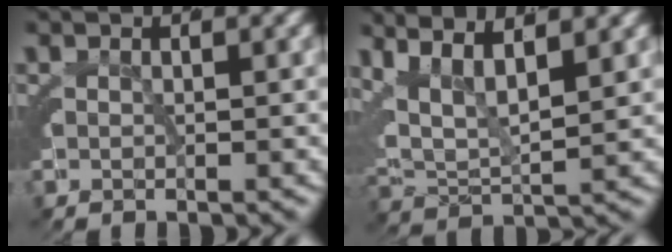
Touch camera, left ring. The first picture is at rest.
{"total": 9.1, "force": [2.7, 6.7, 5.5], "torque": [-0.139, -0.016, 0.043]}